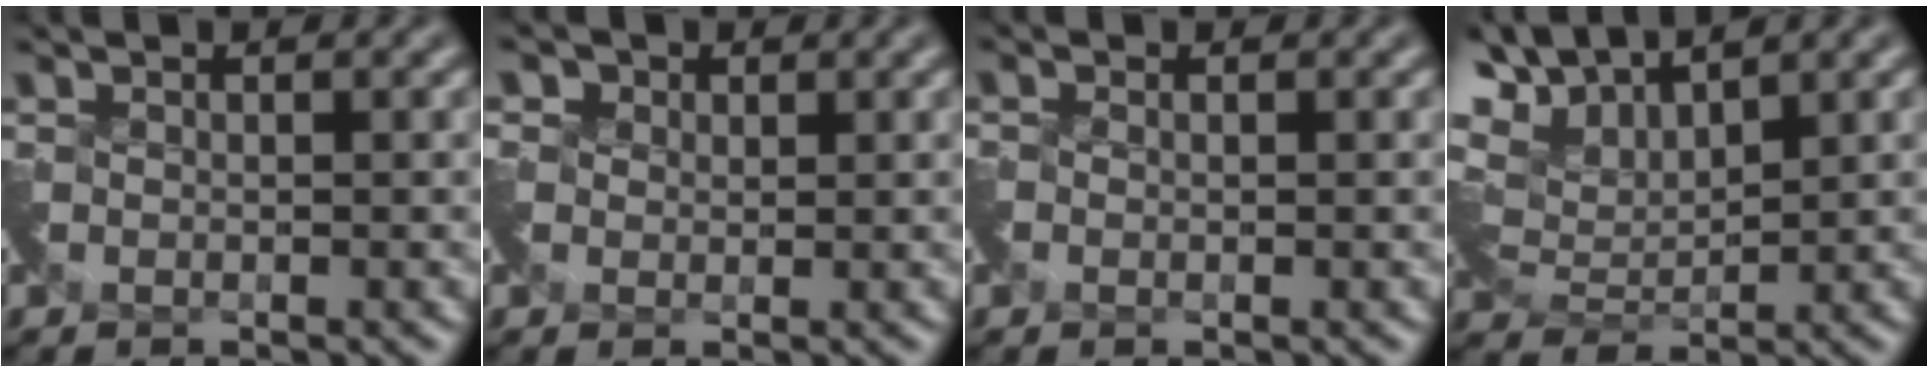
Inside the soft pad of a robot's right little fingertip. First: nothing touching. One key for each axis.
{"total": 1.4, "fx": 0.3, "fy": 1.1, "fz": -0.7, "tx": 0.013, "ty": 0.005, "tz": 0.007}
{"total": 0.0}
{"total": 6.1, "fx": 5.3, "fy": 1.6, "fz": 2.6, "tx": -0.068, "ty": 0.015, "tz": 0.093}